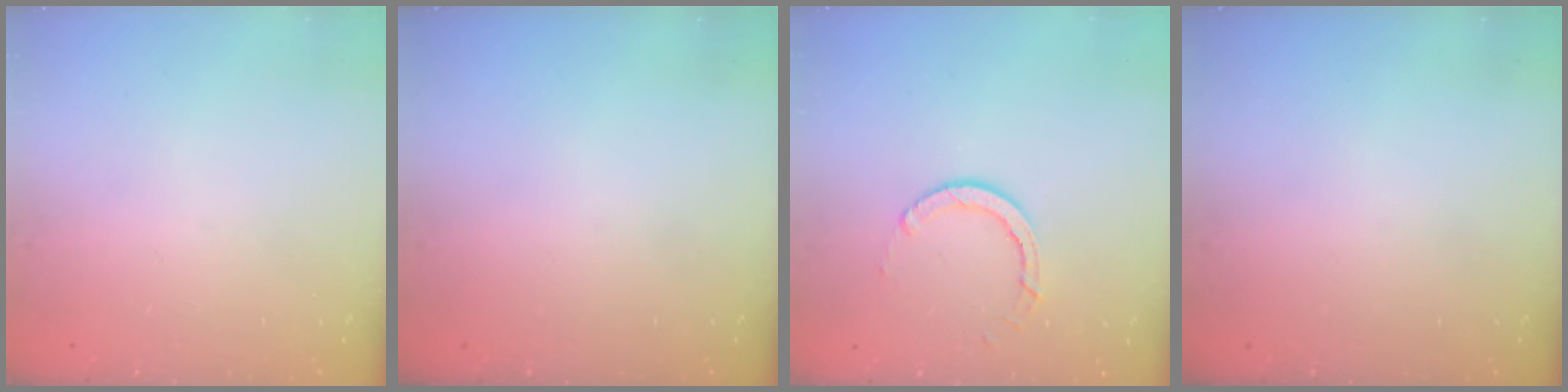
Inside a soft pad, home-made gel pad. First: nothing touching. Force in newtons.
{"total": 0.0}
{"total": 5.6, "press": 5.6, "slide": 0.2}
{"total": 0.0}